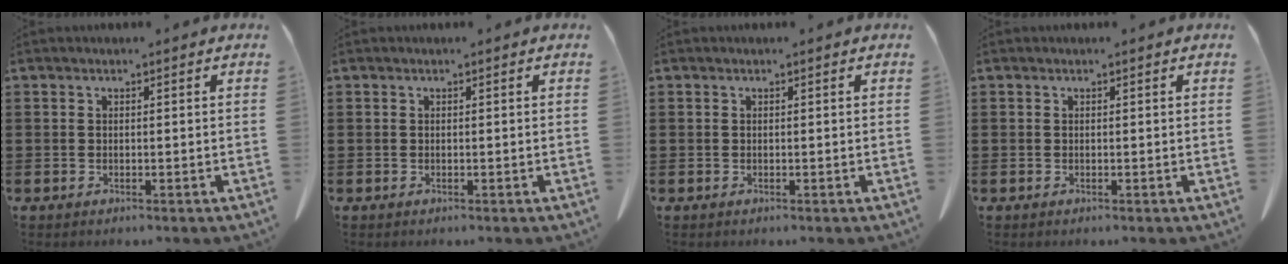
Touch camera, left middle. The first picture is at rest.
{"total": 0.0}
{"total": 0.0}
{"total": 0.0}